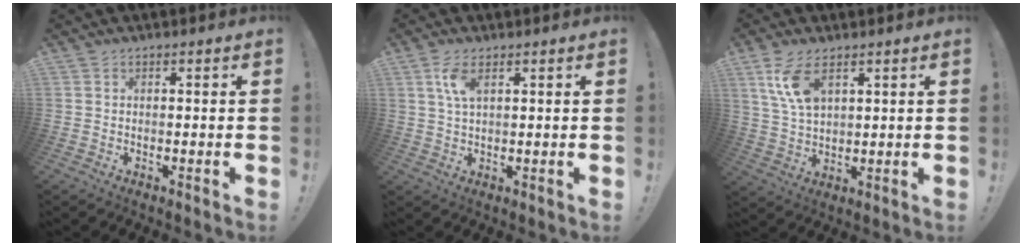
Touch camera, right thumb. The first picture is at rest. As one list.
[{"total": 5.0, "force": [2.1, 1.9, 4.2], "torque": [-0.086, 0.003, 0.036]}, {"total": 9.2, "force": [4.8, 4.3, 6.6], "torque": [-0.140, -0.015, 0.089]}]